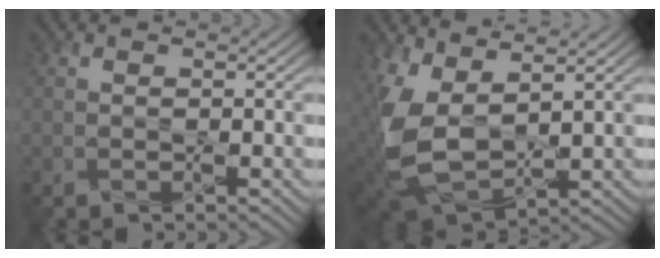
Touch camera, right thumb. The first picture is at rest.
{"total": 9.7, "force": [2.5, 5.4, 7.7], "torque": [-0.199, -0.012, 0.051]}